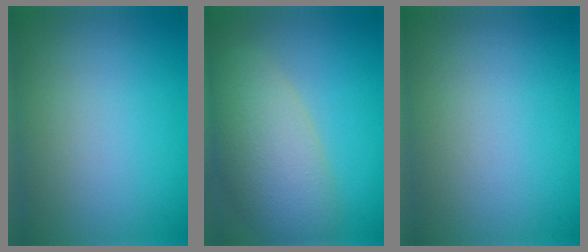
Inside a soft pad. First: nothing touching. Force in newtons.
{"total": 7.8, "press": 7.8, "slide": 0.5}
{"total": 0.0}